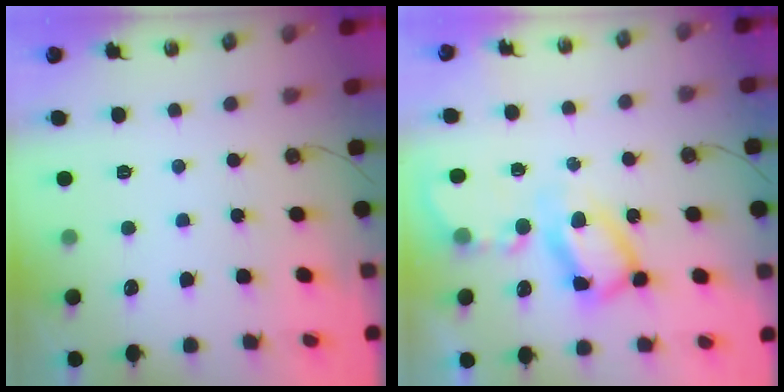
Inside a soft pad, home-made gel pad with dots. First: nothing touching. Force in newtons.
{"total": 12.1, "press": 12.1, "slide": 1.2}